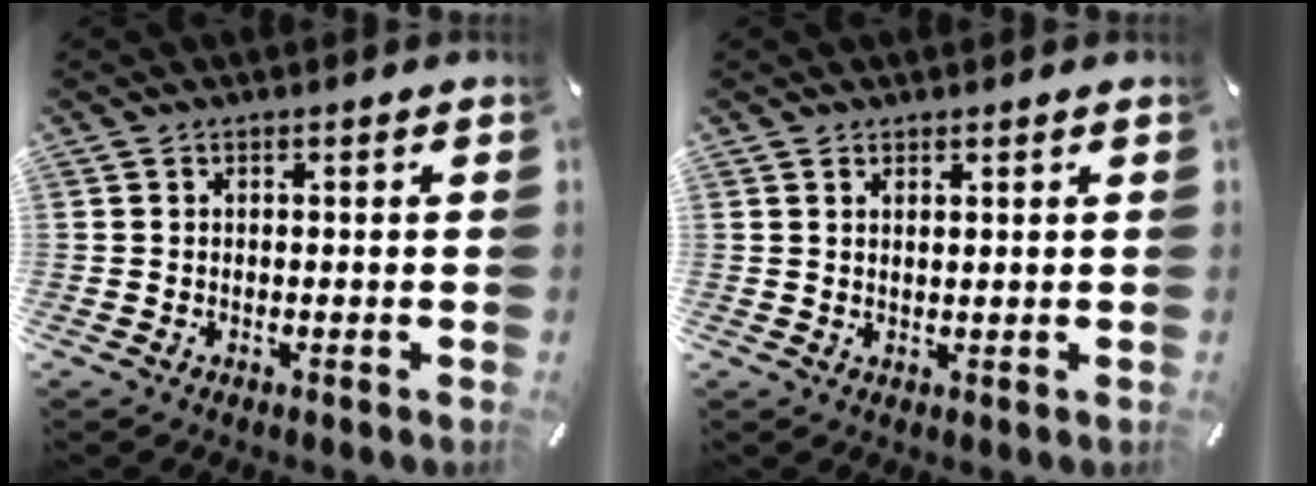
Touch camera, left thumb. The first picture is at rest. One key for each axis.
{"total": 1.2, "fx": 1.0, "fy": 0.0, "fz": 0.6, "tx": -0.011, "ty": -0.003, "tz": 0.019}